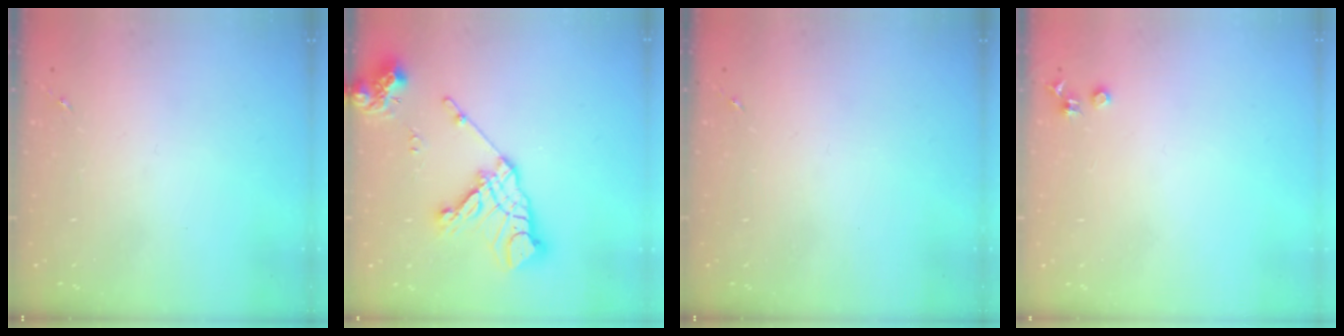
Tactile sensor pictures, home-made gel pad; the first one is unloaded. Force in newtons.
{"total": 16.5, "press": 16.4, "slide": 2.2}
{"total": 0.0}
{"total": 3.5, "press": 3.5, "slide": 0.4}